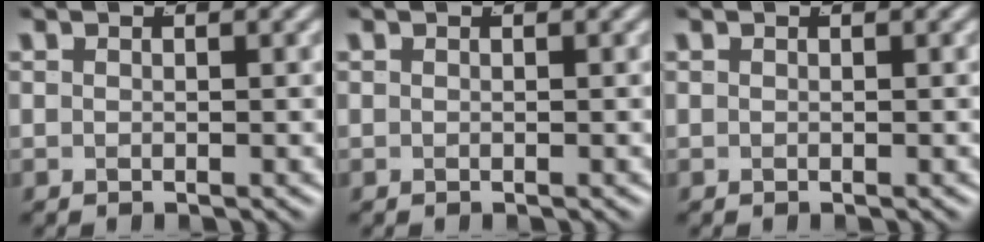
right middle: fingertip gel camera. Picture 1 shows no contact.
{"total": 0.0}
{"total": 0.0}